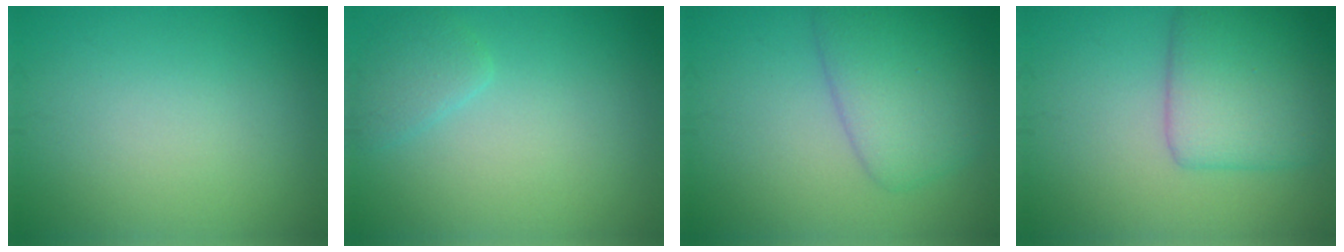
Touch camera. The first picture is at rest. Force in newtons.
{"total": 1.5, "press": 1.5, "slide": 0.2}
{"total": 4.9, "press": 4.9, "slide": 0.1}
{"total": 5.5, "press": 5.5, "slide": 0.1}